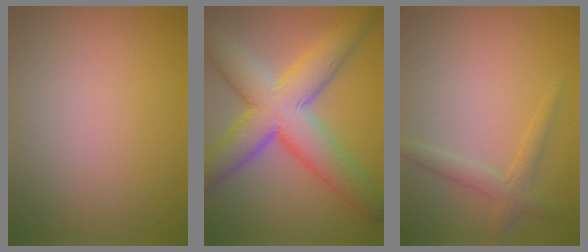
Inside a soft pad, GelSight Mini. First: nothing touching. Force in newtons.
{"total": 9.8, "press": 9.8, "slide": 0.4}
{"total": 2.0, "press": 2.0, "slide": 0.1}